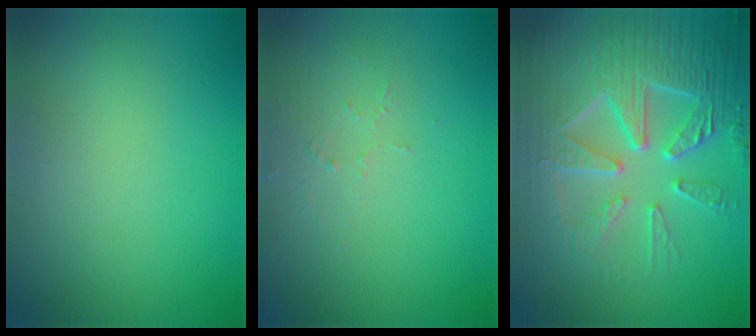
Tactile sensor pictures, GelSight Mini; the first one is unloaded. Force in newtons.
{"total": 1.5, "press": 1.5, "slide": 0.2}
{"total": 9.3, "press": 6.4, "slide": 6.7}